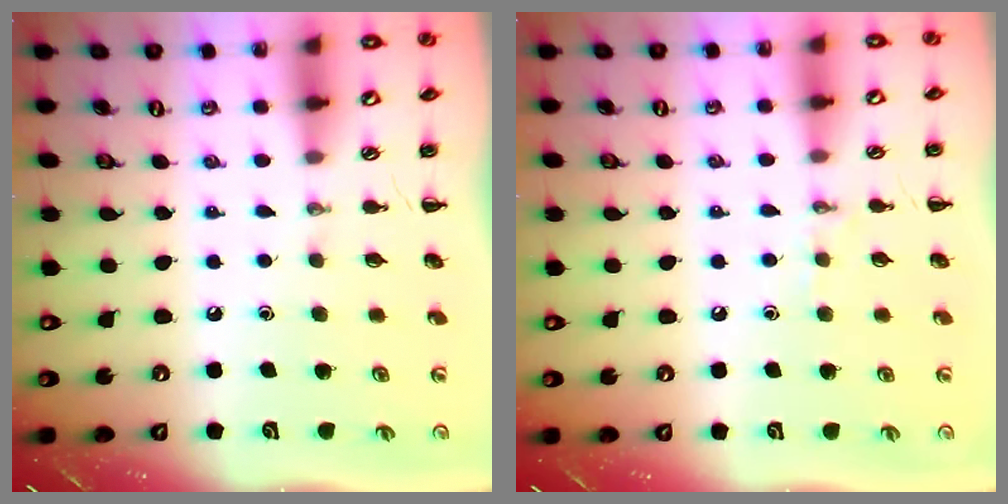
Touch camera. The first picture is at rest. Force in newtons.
{"total": 4.9, "press": 4.7, "slide": 1.2}